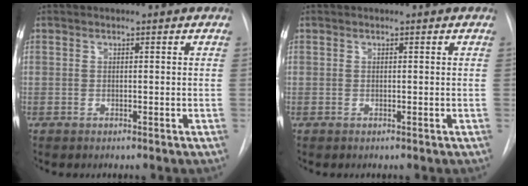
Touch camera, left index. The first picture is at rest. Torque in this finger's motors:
{"motor_torque": [-0.10, 0.10, 0.00, -0.01]}